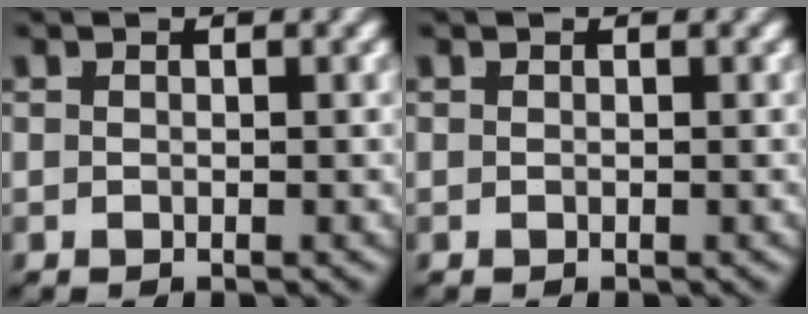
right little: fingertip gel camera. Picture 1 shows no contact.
{"total": 0.0}